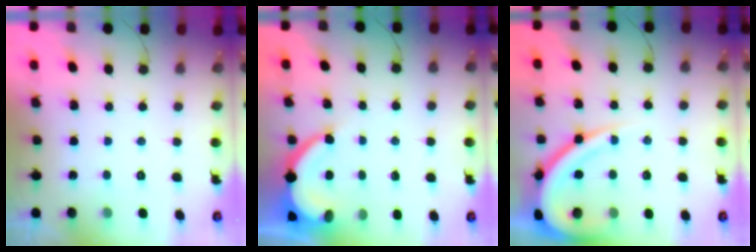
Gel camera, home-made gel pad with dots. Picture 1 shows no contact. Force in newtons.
{"total": 8.8, "press": 8.7, "slide": 0.8}
{"total": 15.5, "press": 15.3, "slide": 1.8}